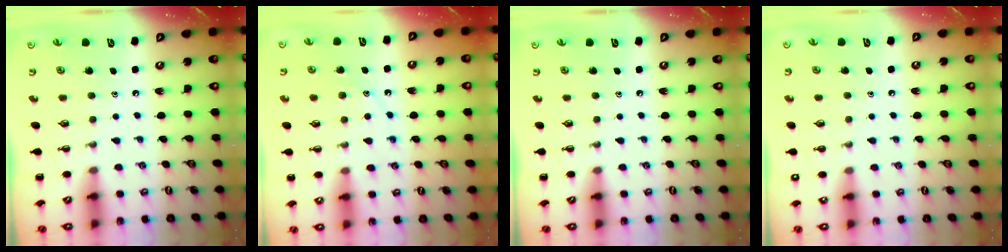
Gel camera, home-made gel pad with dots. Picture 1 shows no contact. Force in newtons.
{"total": 10.3, "press": 10.2, "slide": 0.8}
{"total": 0.0}
{"total": 3.4, "press": 2.5, "slide": 2.3}